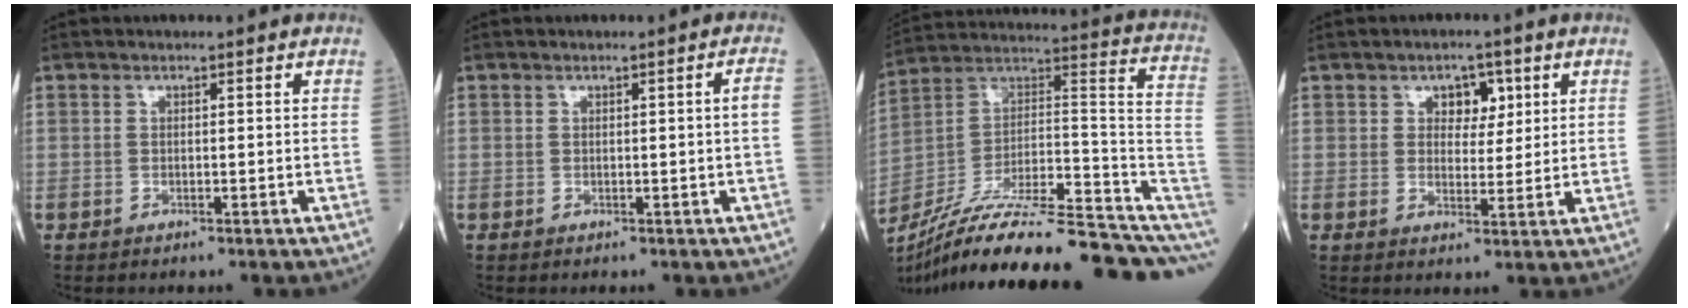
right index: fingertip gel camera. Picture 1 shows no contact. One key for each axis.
{"total": 1.5, "fx": -0.1, "fy": -0.4, "fz": 1.5, "tx": -0.024, "ty": -0.001, "tz": 0.001}
{"total": 27.1, "fx": -21.0, "fy": 3.2, "fz": 16.8, "tx": -0.194, "ty": 0.023, "tz": -0.332}
{"total": 4.1, "fx": 1.8, "fy": 2.7, "fz": 2.6, "tx": -0.029, "ty": 0.006, "tz": 0.026}